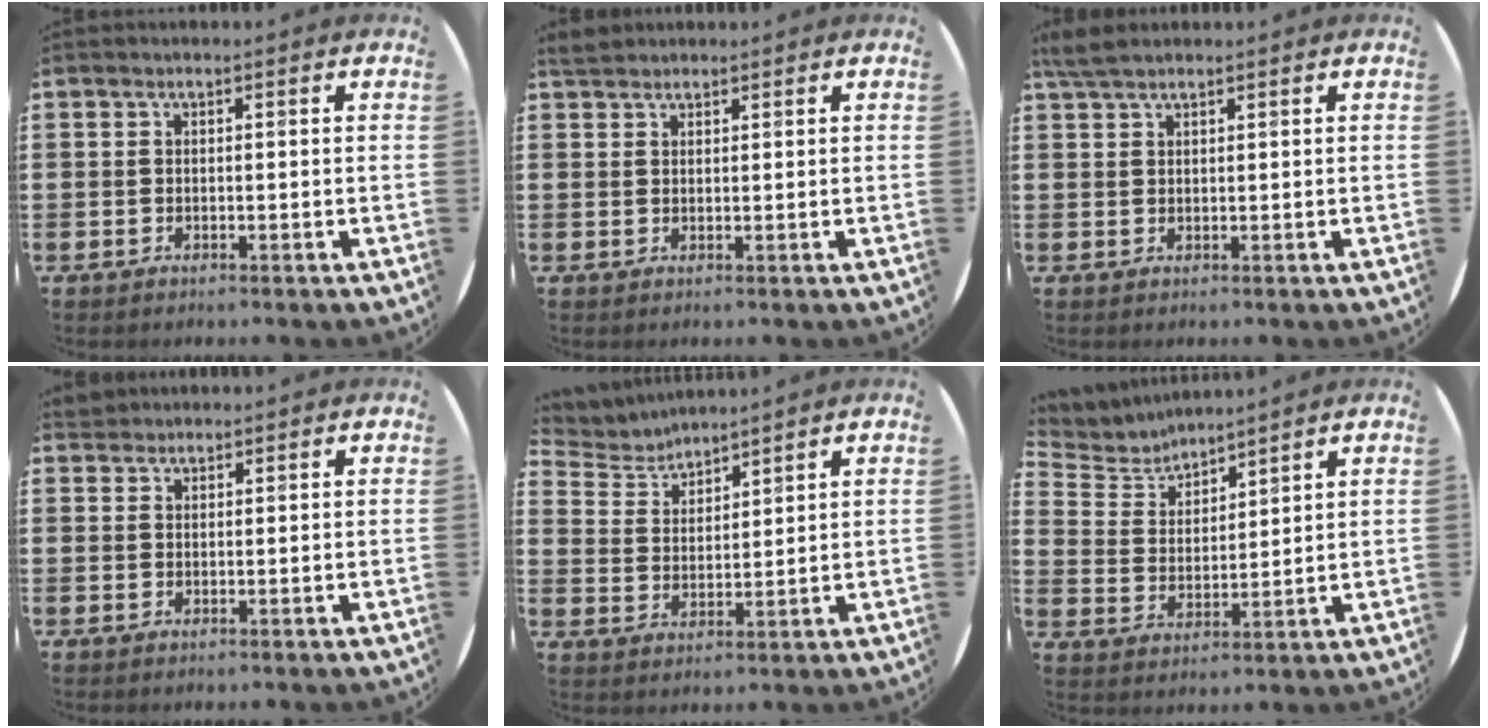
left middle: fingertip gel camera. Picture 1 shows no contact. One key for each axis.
{"total": 1.9, "fx": 1.8, "fy": 0.6, "fz": 0.3, "tx": -0.003, "ty": 0.001, "tz": 0.033}
{"total": 2.8, "fx": 2.3, "fy": 0.7, "fz": 1.5, "tx": -0.034, "ty": 0.006, "tz": 0.044}
{"total": 1.4, "fx": 1.3, "fy": 0.5, "fz": 0.0, "tx": -0.002, "ty": 0.004, "tz": 0.026}
{"total": 4.4, "fx": 4.3, "fy": 0.7, "fz": 0.1, "tx": -0.019, "ty": -0.020, "tz": 0.078}
{"total": 5.0, "fx": 4.9, "fy": 0.9, "fz": -0.1, "tx": -0.021, "ty": -0.027, "tz": 0.087}